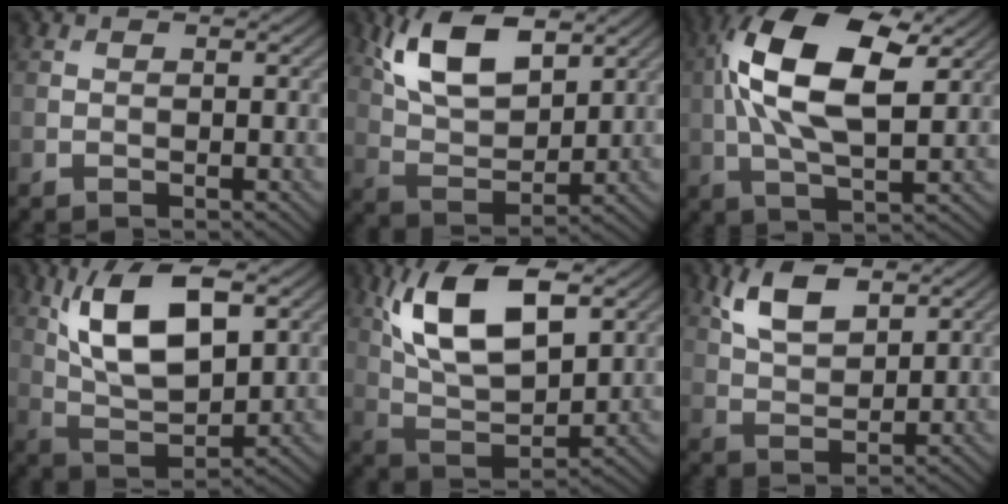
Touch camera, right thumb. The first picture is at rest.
{"total": 11.0, "force": [5.6, 5.2, 7.9], "torque": [-0.172, 0.004, 0.113]}
{"total": 14.8, "force": [3.6, 6.8, 12.7], "torque": [-0.250, 0.015, 0.058]}
{"total": 12.1, "force": [4.3, 5.5, 9.9], "torque": [-0.201, 0.004, 0.083]}
{"total": 13.2, "force": [5.3, 6.1, 10.4], "torque": [-0.215, 0.003, 0.104]}
{"total": 6.6, "force": [3.6, 3.1, 4.5], "torque": [-0.100, 0.001, 0.072]}